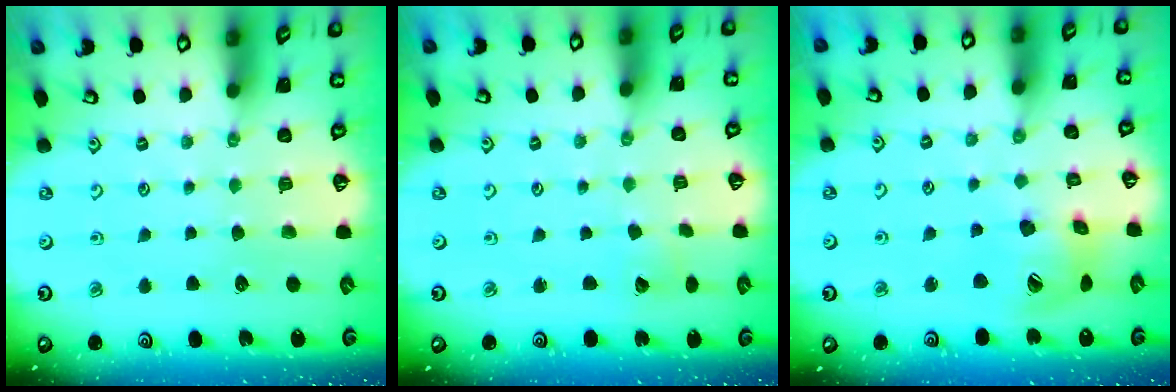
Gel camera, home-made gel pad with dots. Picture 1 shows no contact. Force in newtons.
{"total": 2.4, "press": 2.4, "slide": 0.2}
{"total": 15.9, "press": 15.8, "slide": 2.3}